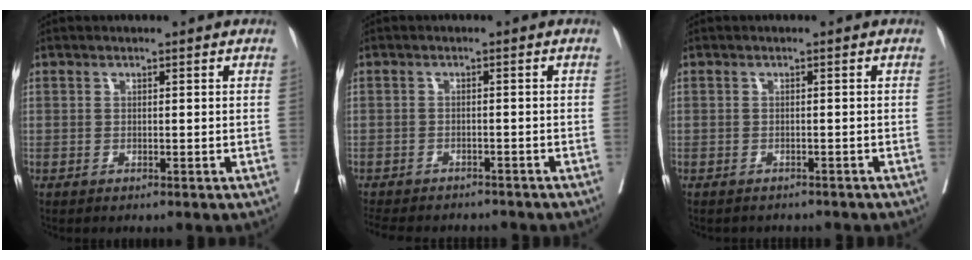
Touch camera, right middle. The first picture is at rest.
{"total": 12.0, "force": [-10.7, 3.7, 4.0], "torque": [-0.082, -0.005, -0.136]}
{"total": 4.4, "force": [-4.0, 1.6, 0.8], "torque": [-0.008, 0.000, -0.044]}